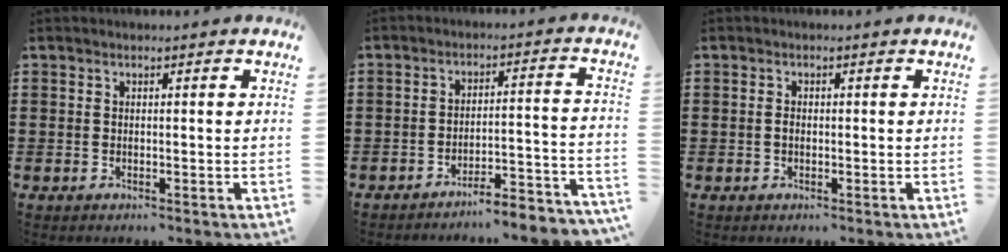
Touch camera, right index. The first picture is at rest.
{"total": 4.3, "force": [-4.1, -0.4, 1.2], "torque": [-0.025, -0.016, -0.085]}
{"total": 1.0, "force": [-0.1, 0.5, 0.8], "torque": [-0.019, -0.001, -0.002]}